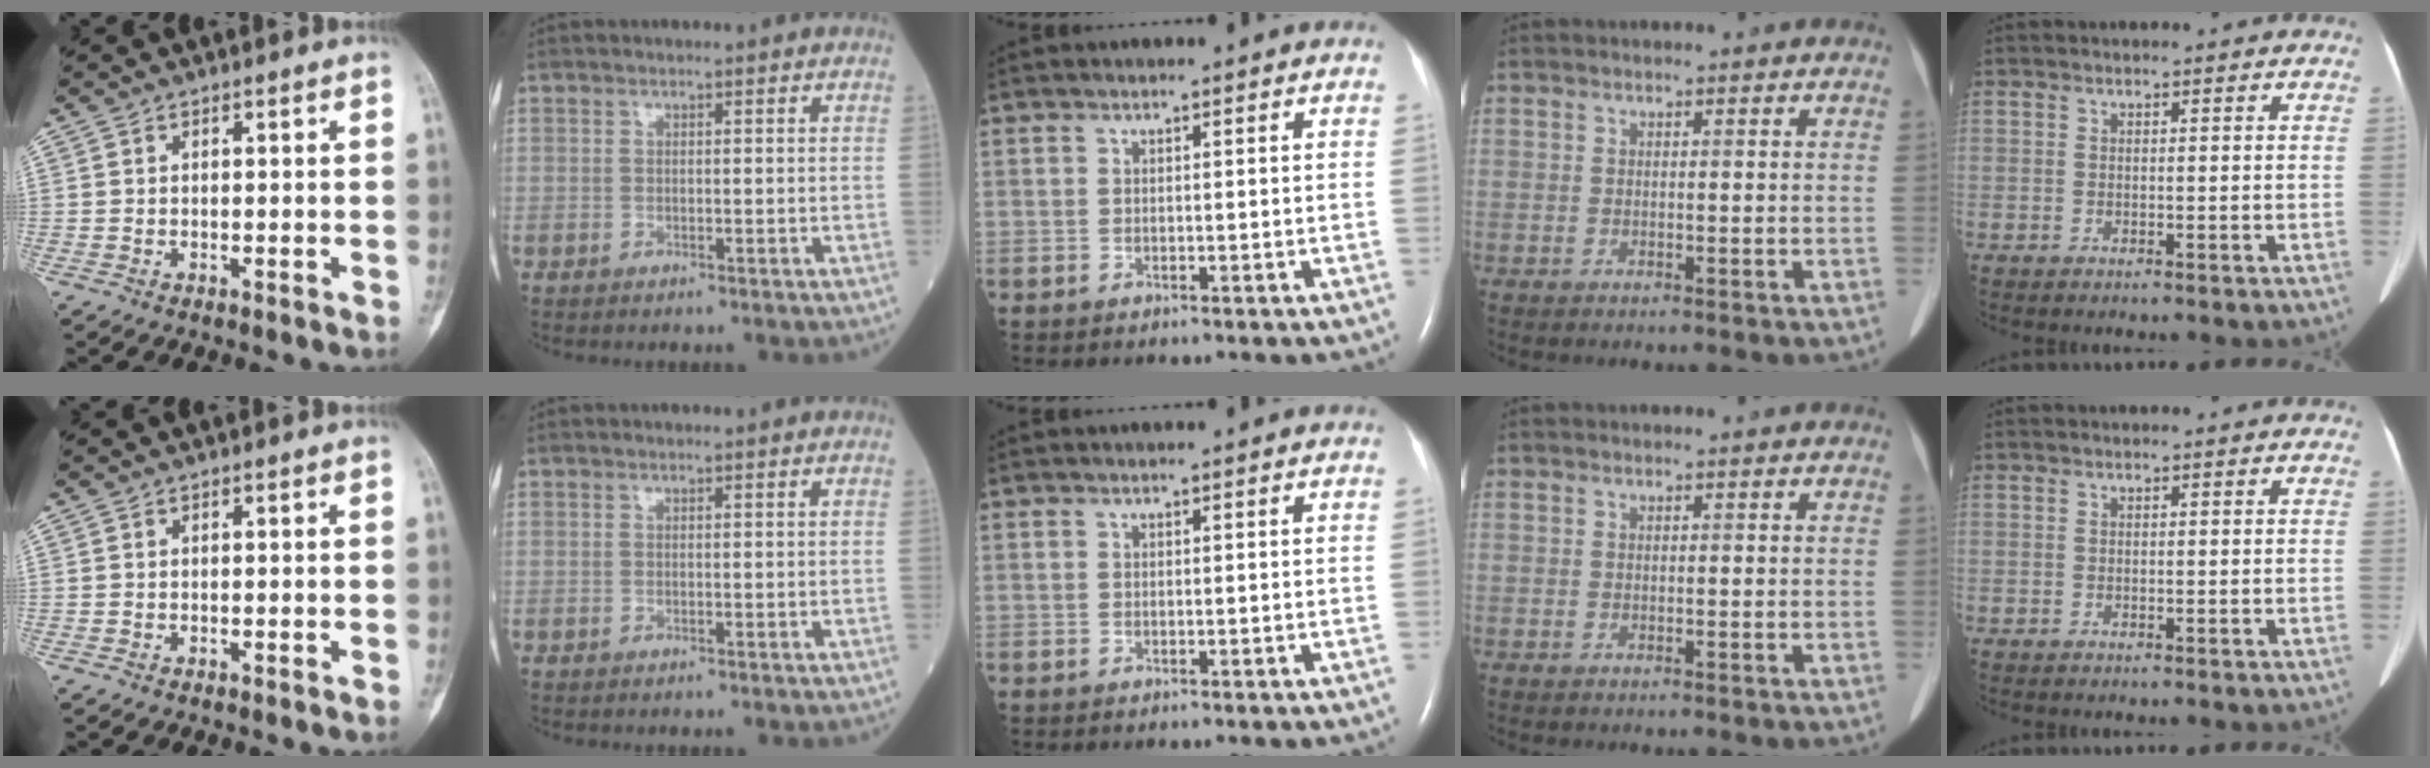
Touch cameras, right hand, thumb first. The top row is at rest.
{}